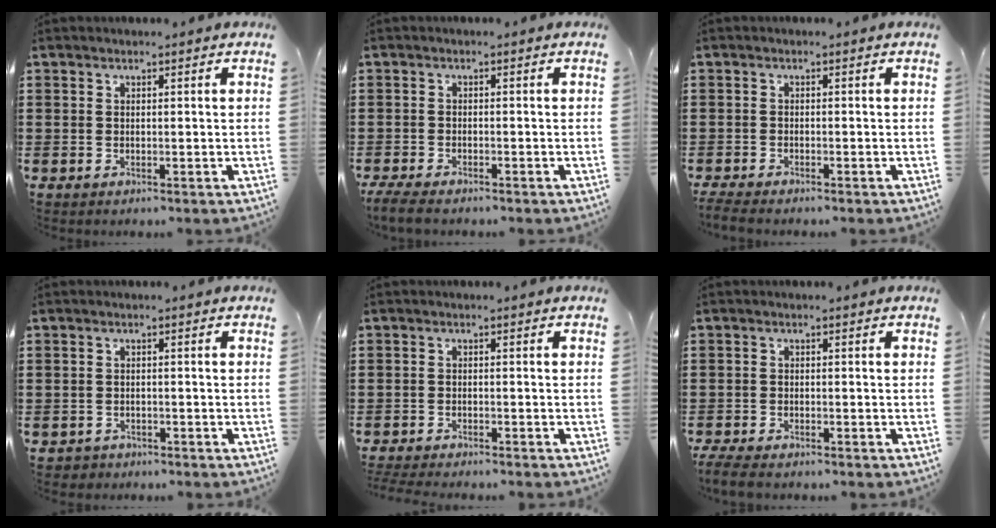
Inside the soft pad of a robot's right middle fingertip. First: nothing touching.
{"total": 2.3, "force": [-2.1, 0.2, 1.0], "torque": [-0.034, -0.006, -0.045]}
{"total": 1.4, "force": [-1.4, -0.1, 0.4], "torque": [-0.018, -0.006, -0.028]}
{"total": 1.0, "force": [-1.0, 0.4, 0.0], "torque": [-0.005, 0.000, -0.022]}
{"total": 2.1, "force": [-2.1, -0.1, 0.2], "torque": [-0.016, -0.006, -0.044]}
{"total": 2.5, "force": [-2.3, 0.2, 0.9], "torque": [-0.031, -0.005, -0.052]}